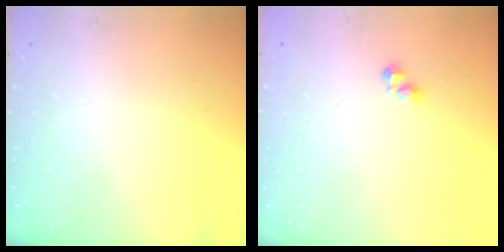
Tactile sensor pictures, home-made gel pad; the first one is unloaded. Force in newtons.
{"total": 2.4, "press": 2.4, "slide": 0.3}